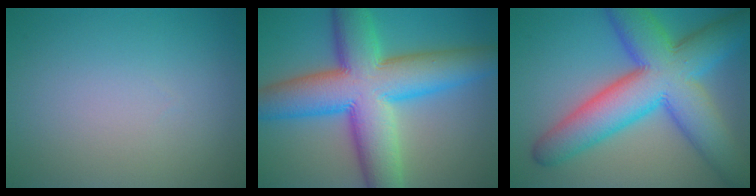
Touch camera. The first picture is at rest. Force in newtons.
{"total": 13.3, "press": 13.3, "slide": 0.4}
{"total": 12.6, "press": 12.6, "slide": 0.2}